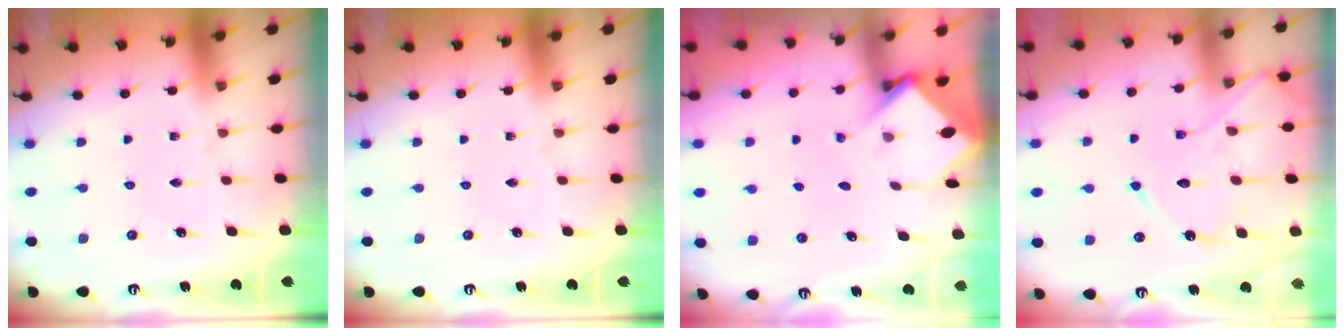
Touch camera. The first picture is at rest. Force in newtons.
{"total": 0.0}
{"total": 3.5, "press": 3.5, "slide": 0.2}
{"total": 12.8, "press": 12.8, "slide": 1.1}